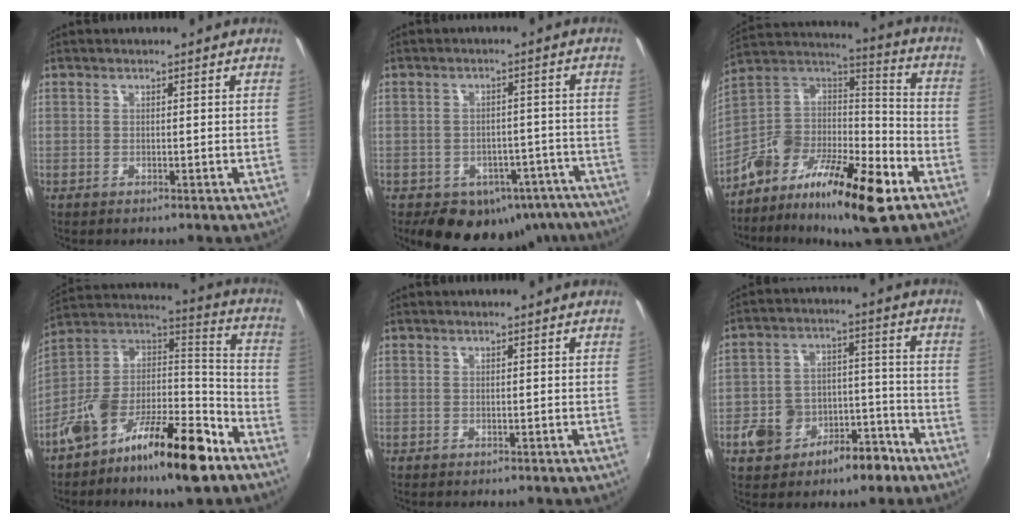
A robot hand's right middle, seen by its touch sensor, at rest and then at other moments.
{"total": 15.0, "force": [-10.2, 9.5, 5.4], "torque": [-0.095, 0.027, -0.094]}
{"total": 21.8, "force": [-11.4, 7.8, 16.8], "torque": [-0.300, -0.009, -0.201]}
{"total": 19.8, "force": [-12.1, 7.1, 14.0], "torque": [-0.234, 0.014, -0.205]}
{"total": 0.0}
{"total": 12.3, "force": [-7.2, 8.1, 5.9], "torque": [-0.127, 0.035, -0.094]}